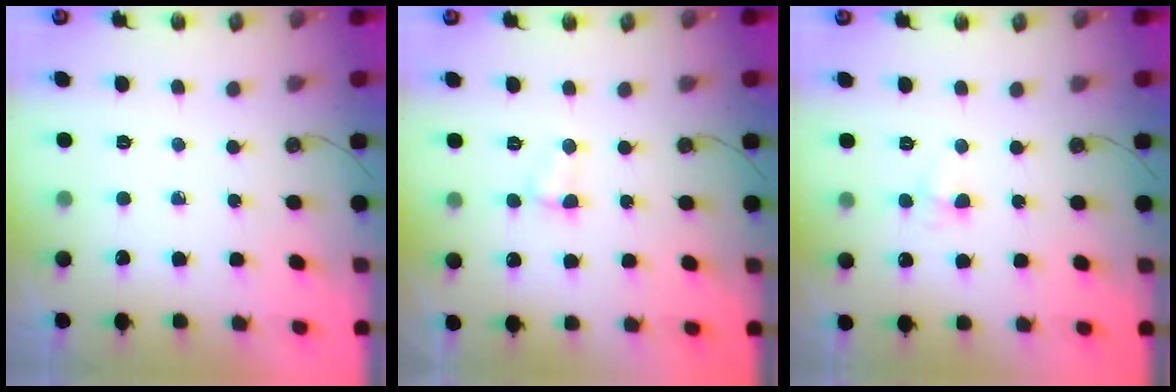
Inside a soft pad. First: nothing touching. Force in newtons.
{"total": 4.1, "press": 3.6, "slide": 2.0}
{"total": 3.8, "press": 3.7, "slide": 0.7}